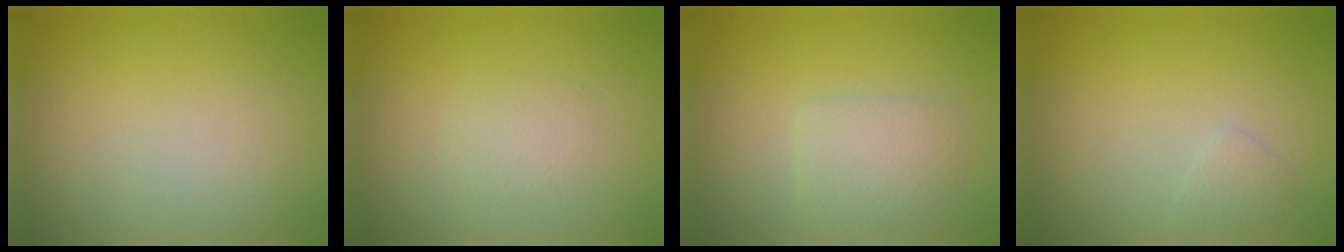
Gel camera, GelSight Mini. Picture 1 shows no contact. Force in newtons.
{"total": 1.2, "press": 1.2, "slide": 0.0}
{"total": 2.2, "press": 2.2, "slide": 0.1}
{"total": 0.8, "press": 0.8, "slide": 0.1}